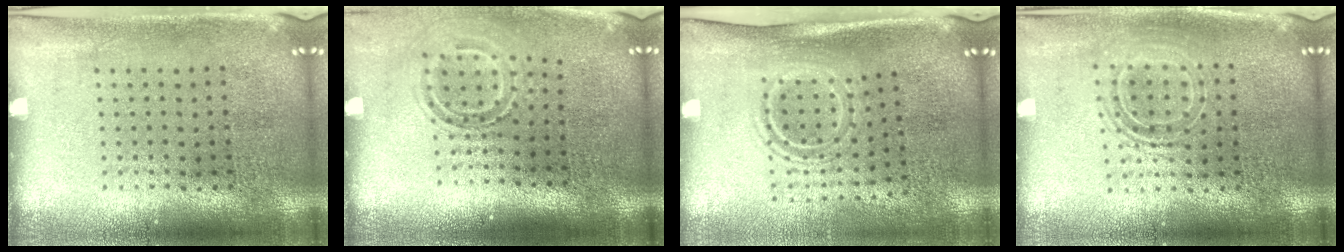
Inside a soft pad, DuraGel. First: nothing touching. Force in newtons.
{"total": 1.7, "press": 1.2, "slide": 1.2}
{"total": 1.7, "press": 1.1, "slide": 1.2}
{"total": 1.6, "press": 1.3, "slide": 0.9}